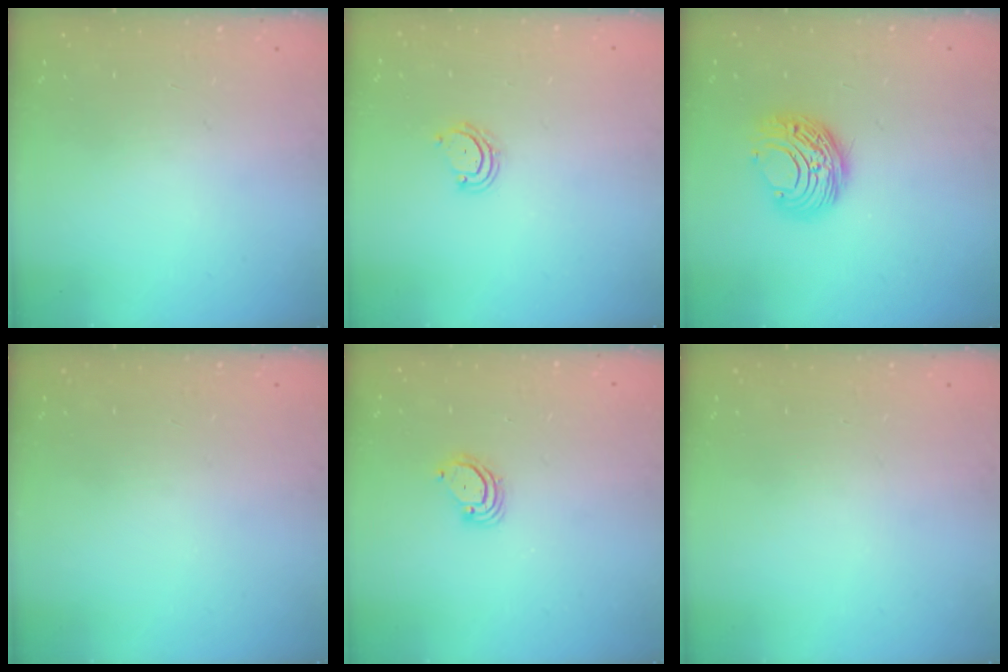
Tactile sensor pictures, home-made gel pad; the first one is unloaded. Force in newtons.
{"total": 4.4, "press": 4.3, "slide": 0.3}
{"total": 9.0, "press": 9.0, "slide": 0.2}
{"total": 0.0}
{"total": 3.5, "press": 3.5, "slide": 0.3}
{"total": 0.0}